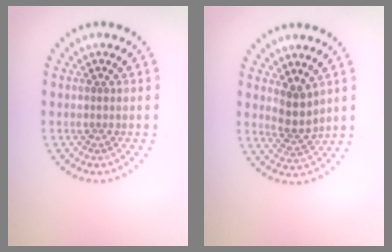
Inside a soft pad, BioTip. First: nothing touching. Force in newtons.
{"total": 2.5, "press": 2.0, "slide": 1.5}